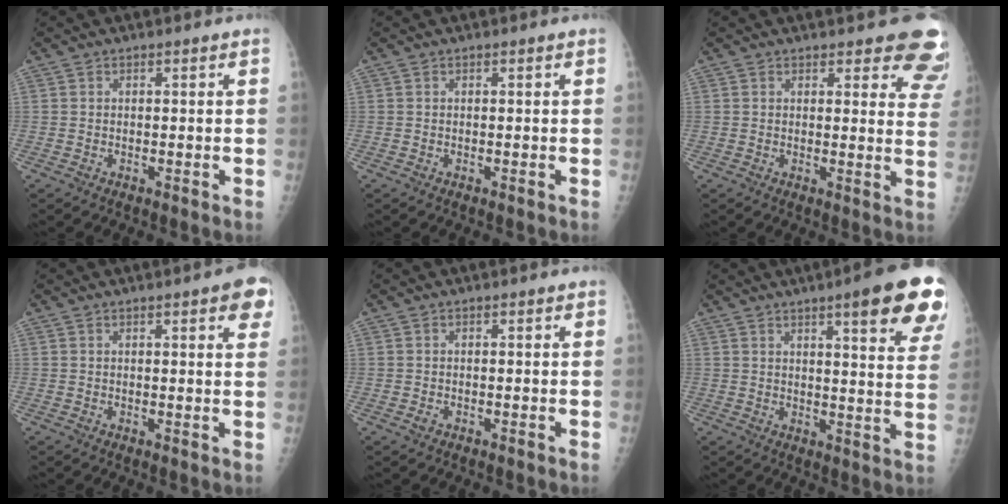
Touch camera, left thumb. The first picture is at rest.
{"total": 0.0}
{"total": 10.3, "force": [8.5, 3.4, 4.7], "torque": [-0.004, -0.044, 0.072]}
{"total": 5.3, "force": [2.5, 1.2, 4.4], "torque": [-0.040, -0.005, 0.025]}
{"total": 0.5, "force": [-0.3, 0.4, 0.3], "torque": [-0.001, 0.000, -0.004]}
{"total": 16.5, "force": [9.4, 2.9, 13.2], "torque": [-0.142, -0.038, 0.112]}